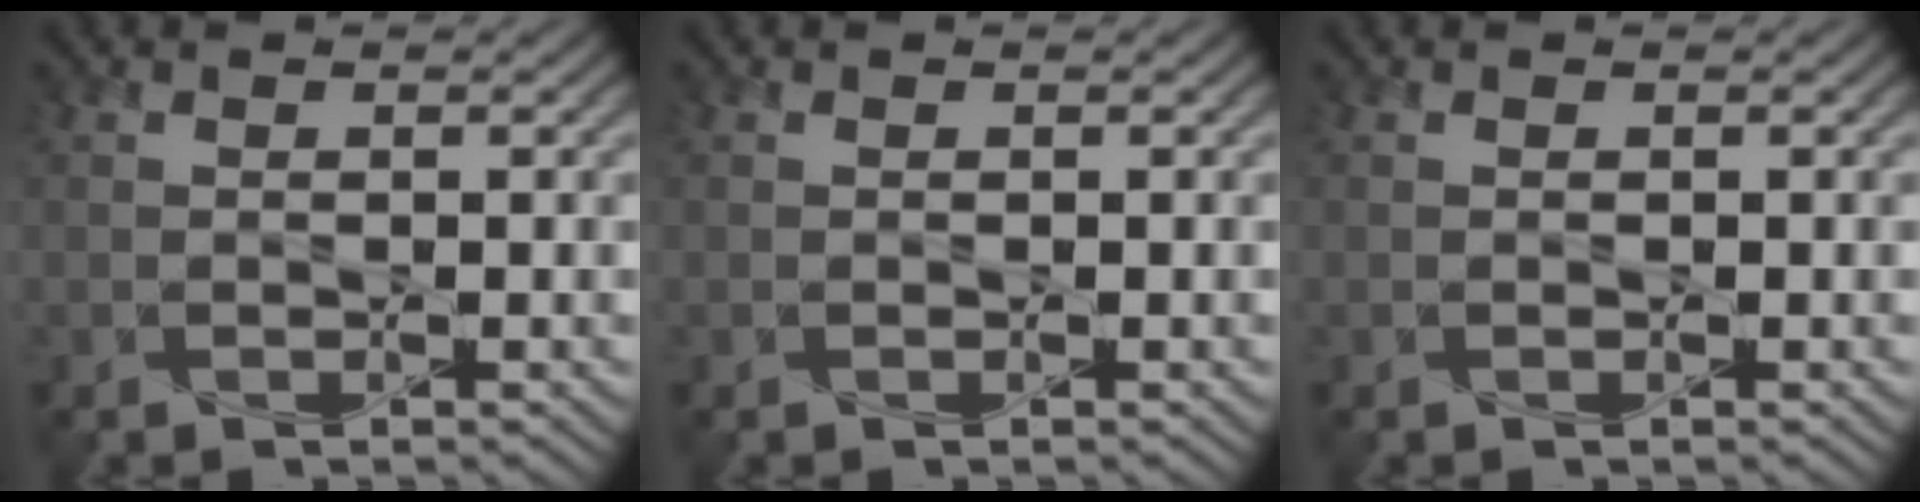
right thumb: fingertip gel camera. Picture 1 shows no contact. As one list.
[{"total": 0.0}, {"total": 0.0}]